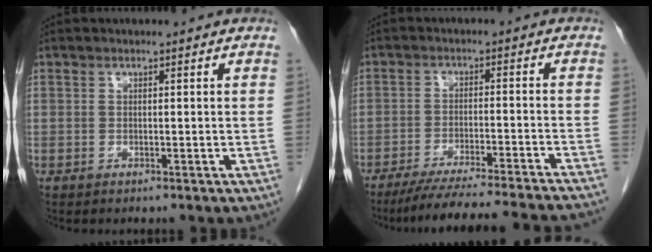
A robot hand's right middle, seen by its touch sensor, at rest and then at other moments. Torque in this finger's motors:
{"motor_torque": [1.07, -1.07, 0.15, 0.08]}